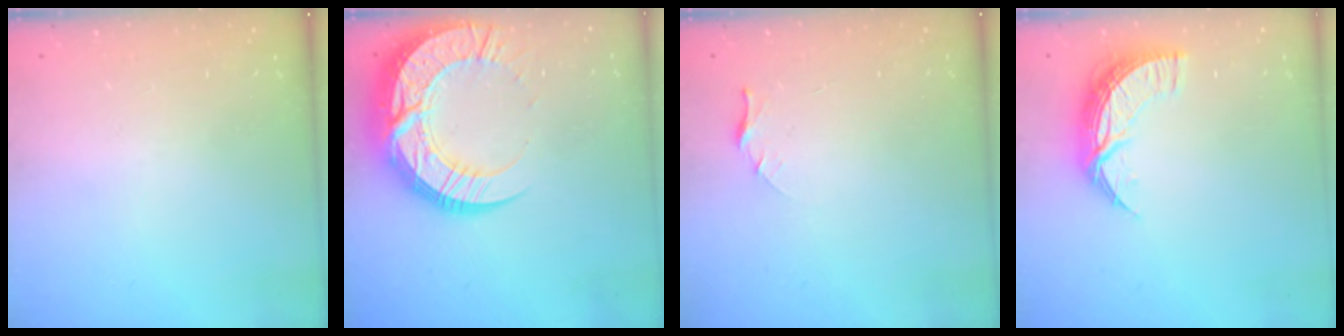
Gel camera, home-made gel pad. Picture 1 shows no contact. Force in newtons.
{"total": 22.5, "press": 22.4, "slide": 1.8}
{"total": 4.5, "press": 4.4, "slide": 0.4}
{"total": 10.0, "press": 10.0, "slide": 0.5}